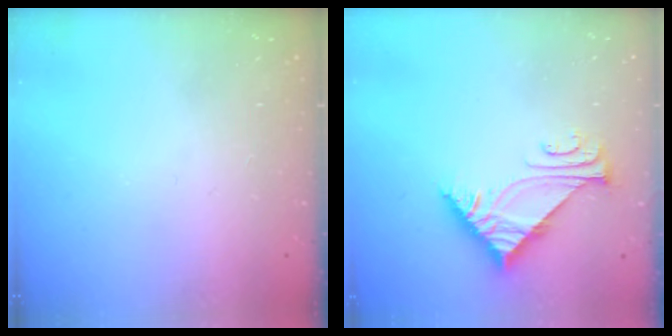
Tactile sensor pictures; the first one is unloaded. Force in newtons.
{"total": 7.4, "press": 7.4, "slide": 0.3}